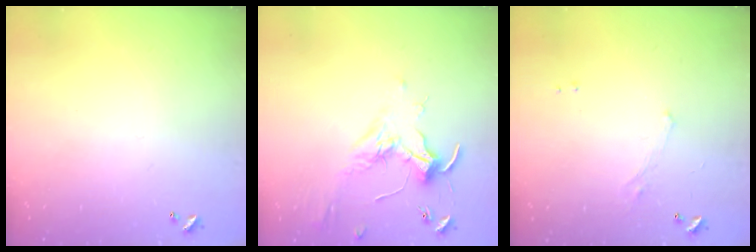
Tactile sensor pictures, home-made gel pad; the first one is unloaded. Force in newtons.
{"total": 1.8, "press": 1.6, "slide": 0.7}
{"total": 3.0, "press": 3.0, "slide": 0.4}